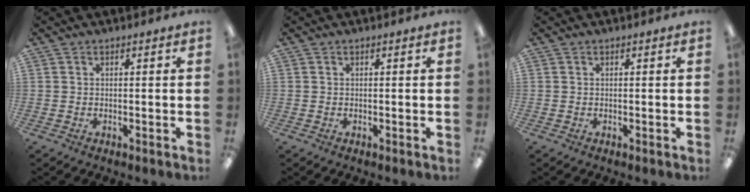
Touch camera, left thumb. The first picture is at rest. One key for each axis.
{"total": 0.0}
{"total": 0.0}